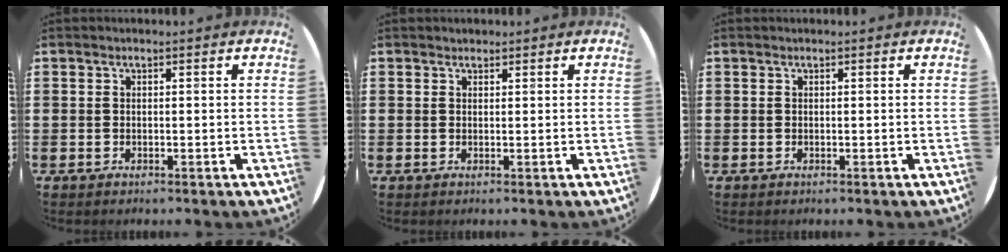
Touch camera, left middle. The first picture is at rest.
{"total": 0.6, "force": [0.6, 0.2, -0.1], "torque": [0.001, 0.003, 0.011]}
{"total": 0.0}